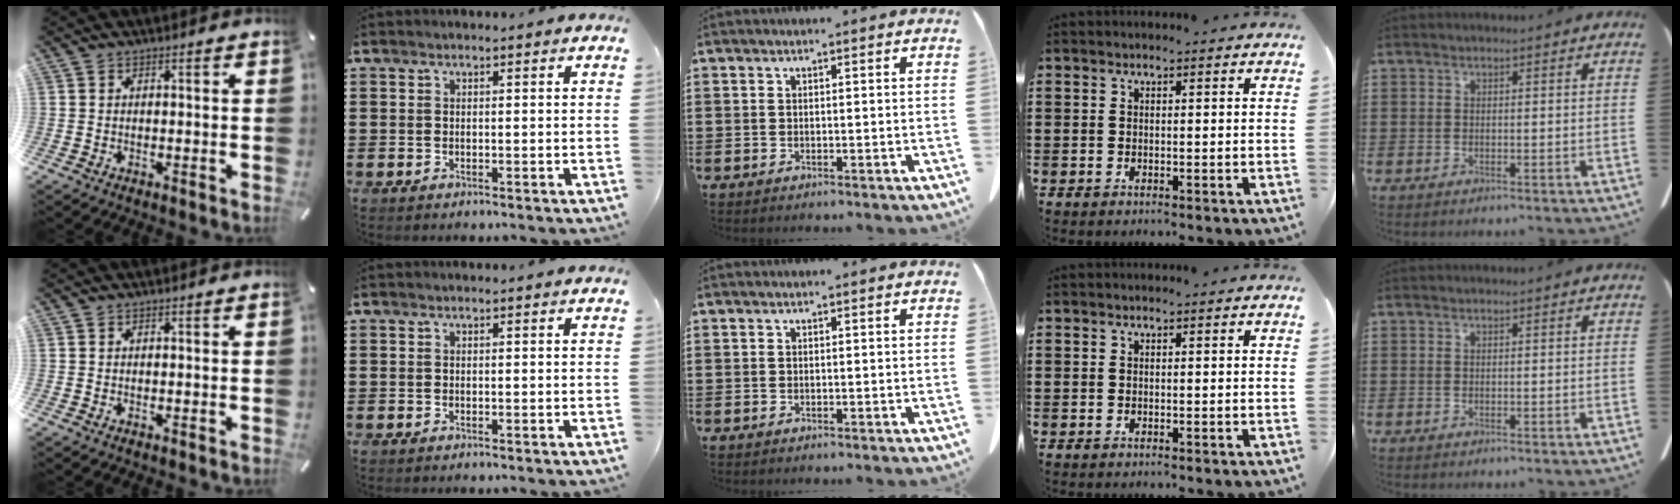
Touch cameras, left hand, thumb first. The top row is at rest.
{}